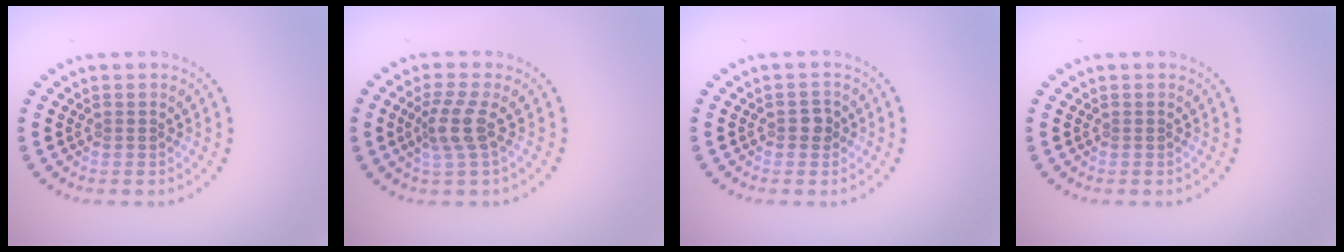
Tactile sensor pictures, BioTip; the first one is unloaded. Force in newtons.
{"total": 2.8, "press": 2.2, "slide": 1.7}
{"total": 1.2, "press": 1.2, "slide": 0.2}
{"total": 0.0}